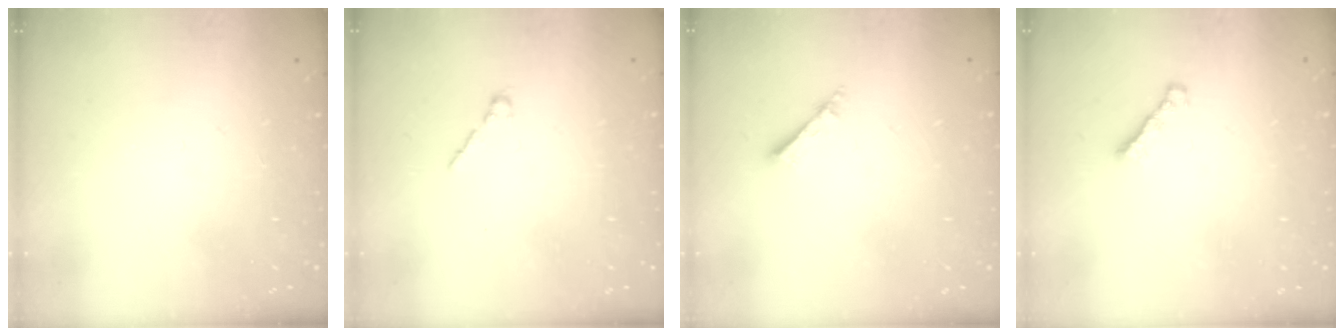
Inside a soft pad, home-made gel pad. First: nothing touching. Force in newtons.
{"total": 1.7, "press": 1.7, "slide": 0.5}
{"total": 2.5, "press": 2.5, "slide": 0.1}
{"total": 1.8, "press": 1.7, "slide": 0.6}